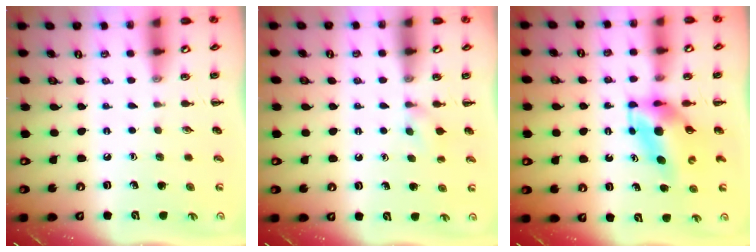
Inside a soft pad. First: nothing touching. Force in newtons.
{"total": 3.9, "press": 3.7, "slide": 1.4}
{"total": 5.4, "press": 5.1, "slide": 1.5}